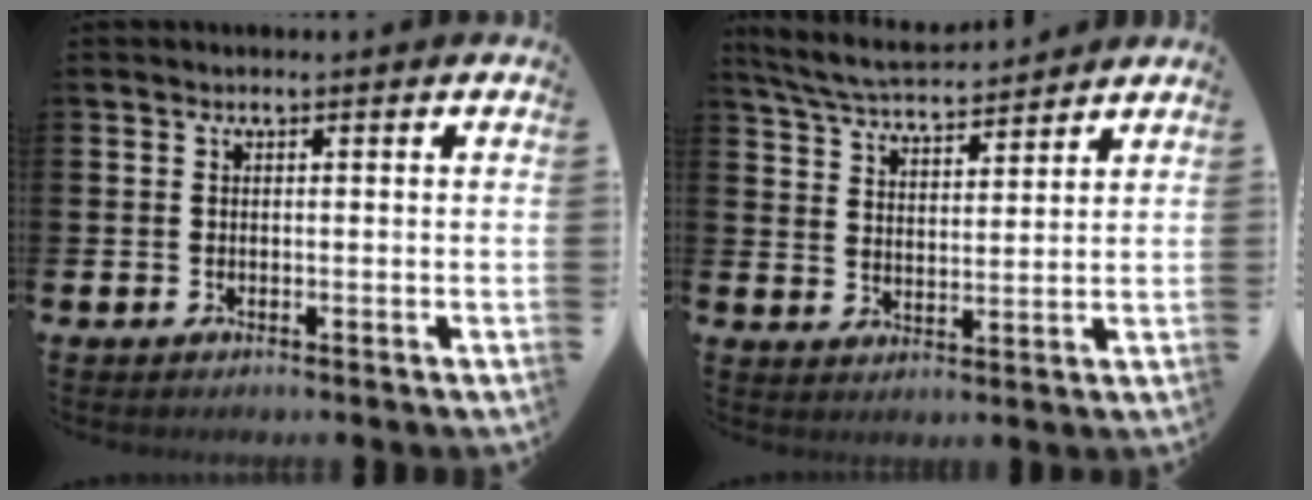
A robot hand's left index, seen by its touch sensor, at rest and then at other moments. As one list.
[{"total": 5.6, "force": [5.4, 0.6, 1.2], "torque": [-0.047, -0.031, 0.095]}]